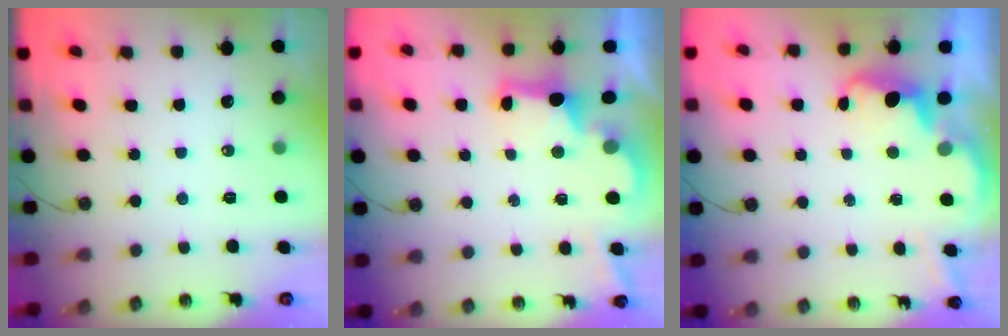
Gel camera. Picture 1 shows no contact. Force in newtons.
{"total": 2.8, "press": 2.7, "slide": 0.9}
{"total": 4.0, "press": 3.9, "slide": 0.6}